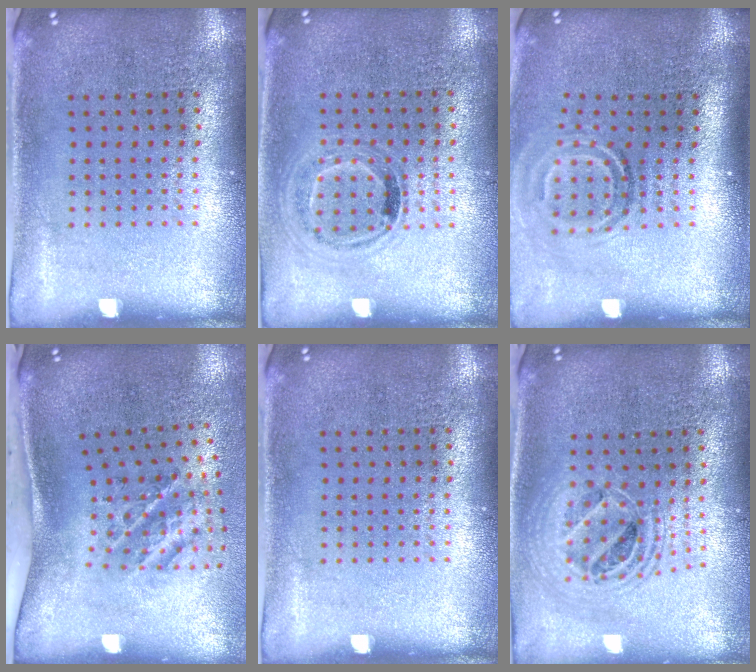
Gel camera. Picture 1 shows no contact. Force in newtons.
{"total": 0.9, "press": 0.8, "slide": 0.4}
{"total": 1.9, "press": 1.1, "slide": 1.5}
{"total": 2.0, "press": 1.3, "slide": 1.6}
{"total": 0.0}
{"total": 1.9, "press": 1.6, "slide": 1.1}